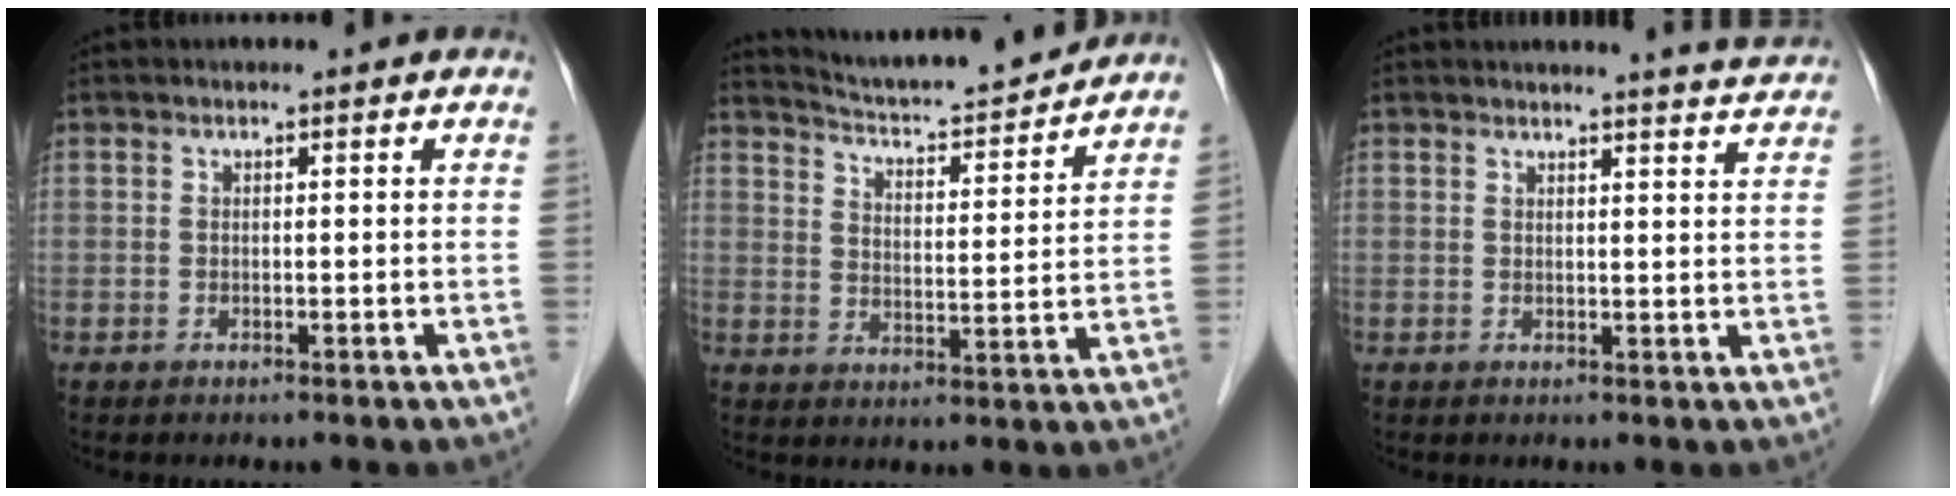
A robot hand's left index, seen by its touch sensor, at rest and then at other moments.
{"total": 14.1, "force": [13.4, 0.2, 4.4], "torque": [-0.076, -0.001, 0.198]}
{"total": 5.2, "force": [5.1, -0.7, 1.1], "torque": [-0.020, -0.012, 0.045]}